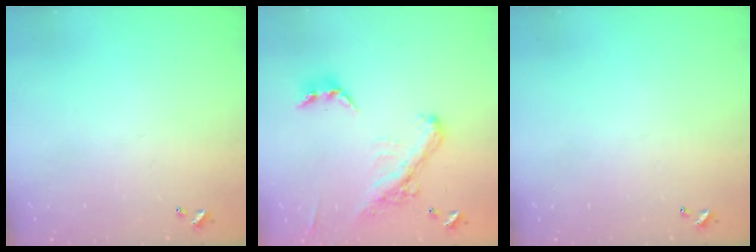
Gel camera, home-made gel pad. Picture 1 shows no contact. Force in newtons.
{"total": 5.9, "press": 5.8, "slide": 1.4}
{"total": 0.0}